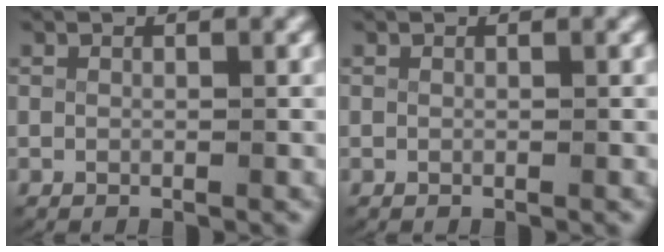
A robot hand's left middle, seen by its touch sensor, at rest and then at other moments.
{"total": 0.0}